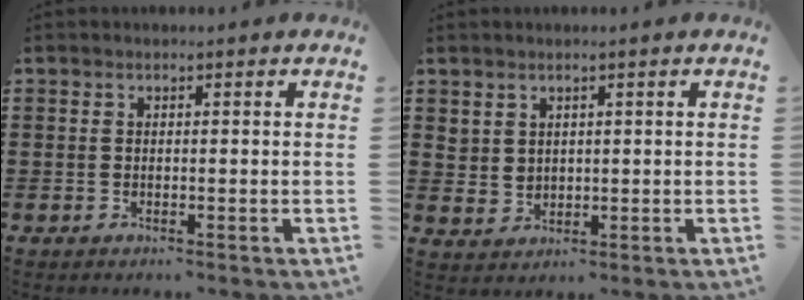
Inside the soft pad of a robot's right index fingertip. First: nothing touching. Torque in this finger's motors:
{"motor_torque": [1.09, 1.05, 0.01, 0.04]}